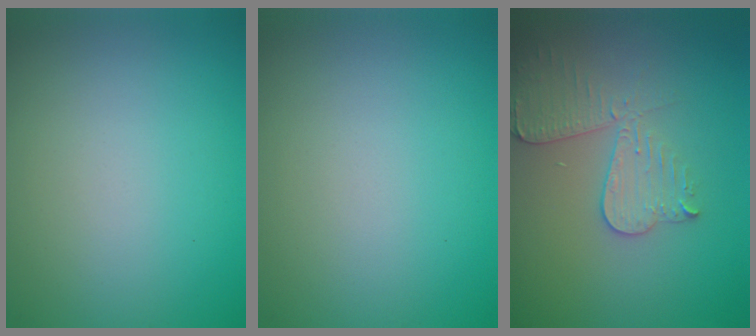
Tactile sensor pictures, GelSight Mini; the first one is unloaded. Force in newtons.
{"total": 0.0}
{"total": 3.5, "press": 3.5, "slide": 0.3}